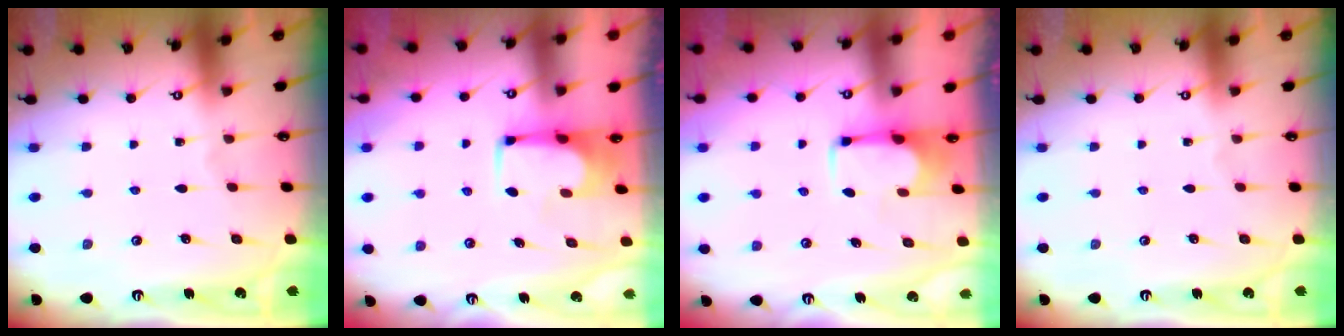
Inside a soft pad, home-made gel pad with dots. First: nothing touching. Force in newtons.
{"total": 1.5, "press": 1.5, "slide": 0.2}
{"total": 2.0, "press": 1.8, "slide": 0.8}
{"total": 0.0}